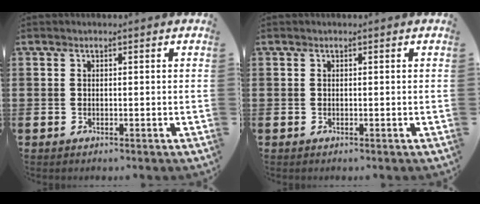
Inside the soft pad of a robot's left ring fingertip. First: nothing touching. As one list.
[{"total": 0.0}]